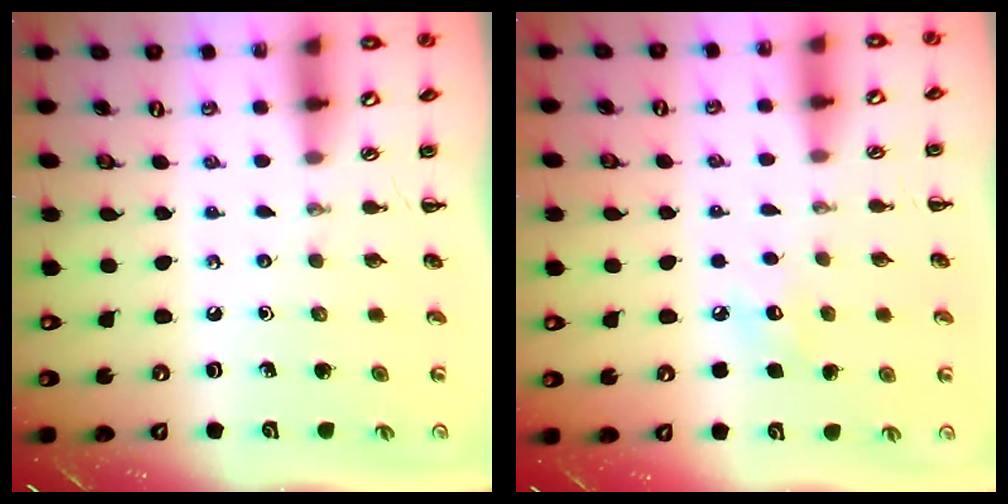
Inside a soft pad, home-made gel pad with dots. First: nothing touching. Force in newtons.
{"total": 5.9, "press": 5.6, "slide": 1.7}